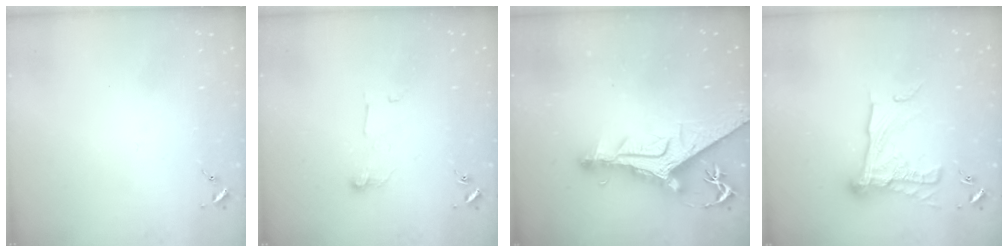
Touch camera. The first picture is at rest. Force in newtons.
{"total": 5.7, "press": 5.7, "slide": 0.4}
{"total": 15.7, "press": 15.5, "slide": 2.0}
{"total": 16.8, "press": 16.8, "slide": 1.0}